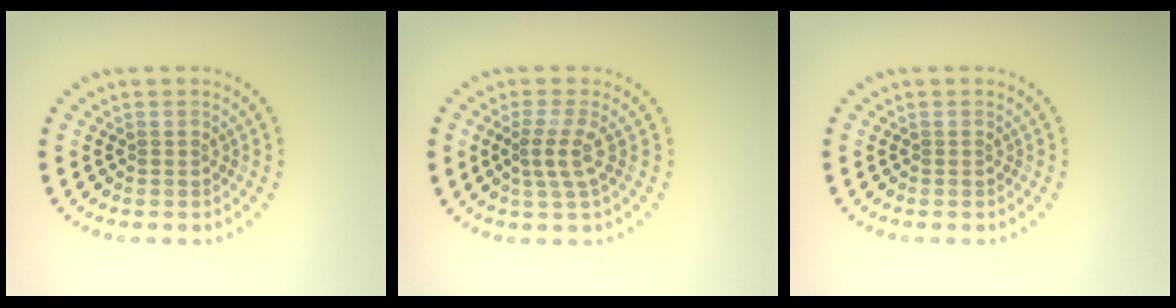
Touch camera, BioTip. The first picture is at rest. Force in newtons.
{"total": 2.5, "press": 1.8, "slide": 1.7}
{"total": 0.0}